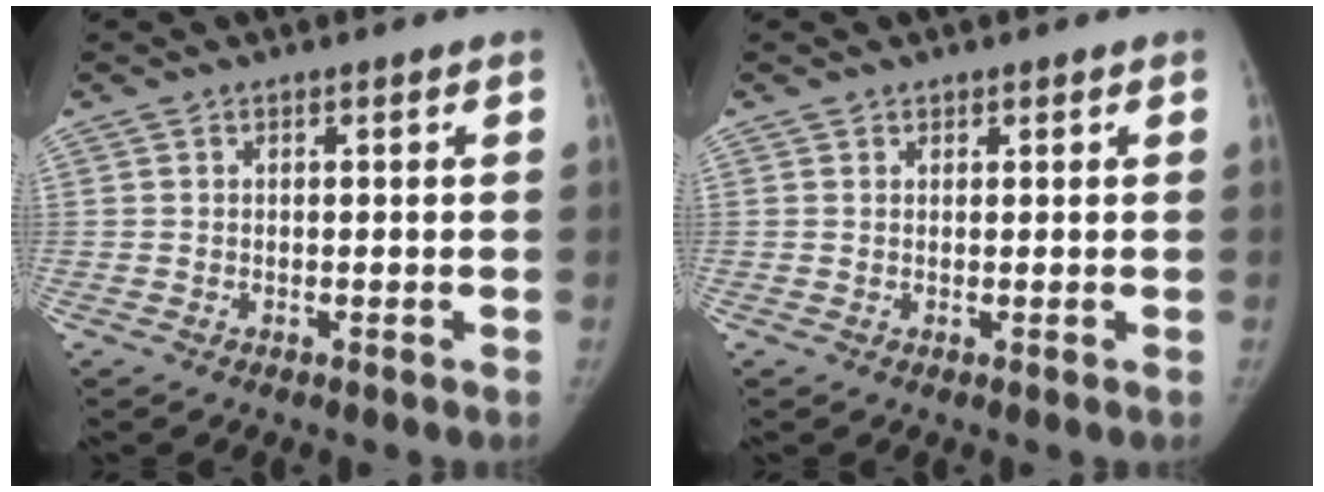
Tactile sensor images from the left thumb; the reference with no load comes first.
{"total": 0.8, "force": [0.6, 0.6, 0.0], "torque": [0.010, -0.003, 0.006]}